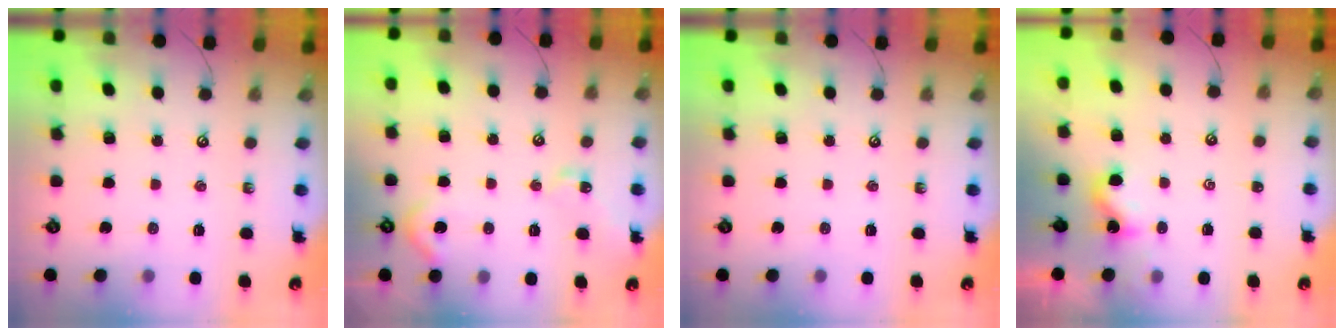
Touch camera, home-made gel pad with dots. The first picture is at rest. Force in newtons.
{"total": 6.2, "press": 6.2, "slide": 0.8}
{"total": 0.0}
{"total": 1.8, "press": 1.8, "slide": 0.5}